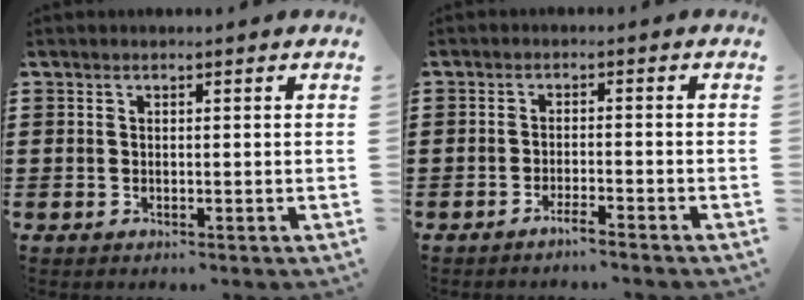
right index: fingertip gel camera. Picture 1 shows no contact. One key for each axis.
{"total": 2.4, "fx": -2.2, "fy": -0.4, "fz": 1.0, "tx": -0.017, "ty": 0.000, "tz": -0.043}